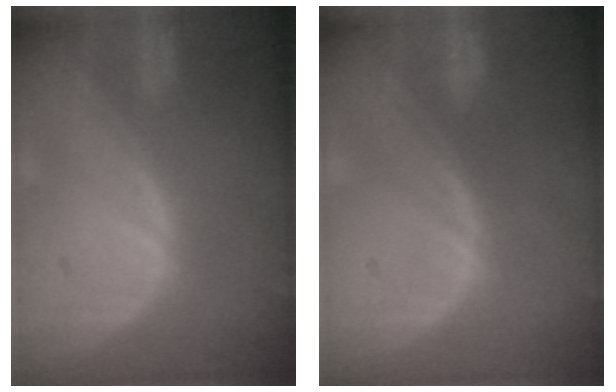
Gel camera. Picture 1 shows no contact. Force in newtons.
{"total": 0.0}